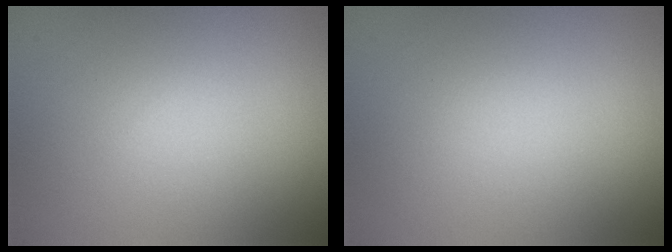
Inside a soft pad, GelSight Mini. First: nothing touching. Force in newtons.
{"total": 0.0}